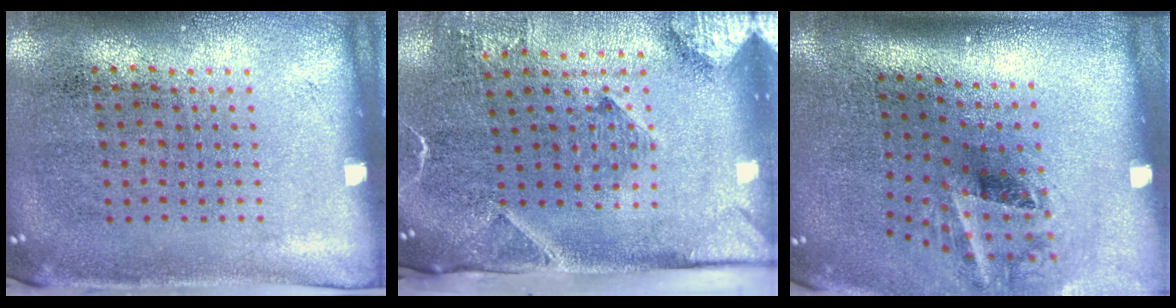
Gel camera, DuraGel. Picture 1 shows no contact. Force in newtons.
{"total": 3.0, "press": 2.1, "slide": 2.1}
{"total": 1.9, "press": 1.2, "slide": 1.5}